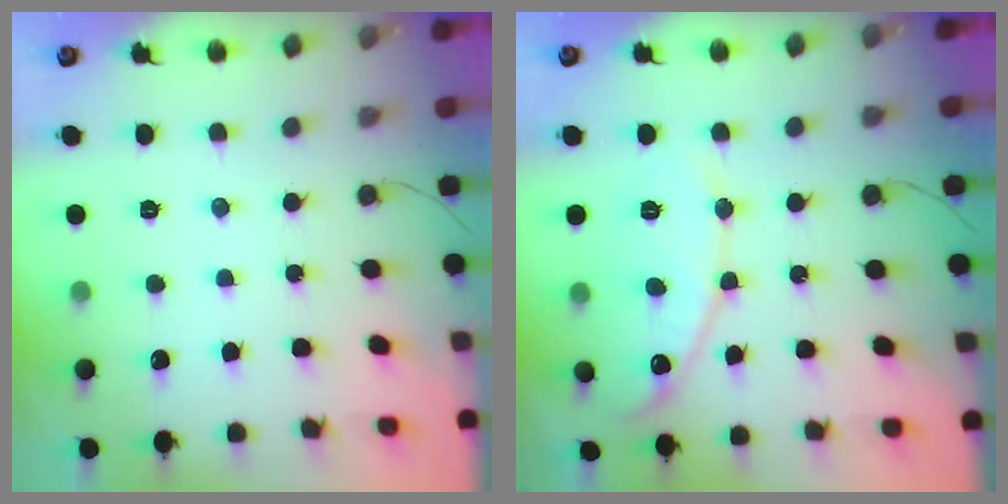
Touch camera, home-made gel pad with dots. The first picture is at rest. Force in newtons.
{"total": 11.0, "press": 11.0, "slide": 1.0}